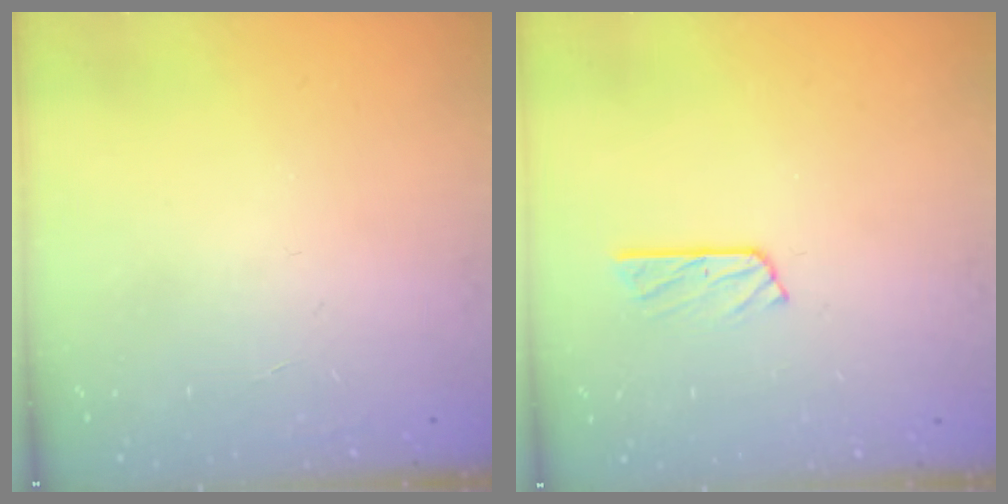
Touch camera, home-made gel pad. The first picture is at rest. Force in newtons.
{"total": 3.6, "press": 3.6, "slide": 0.4}